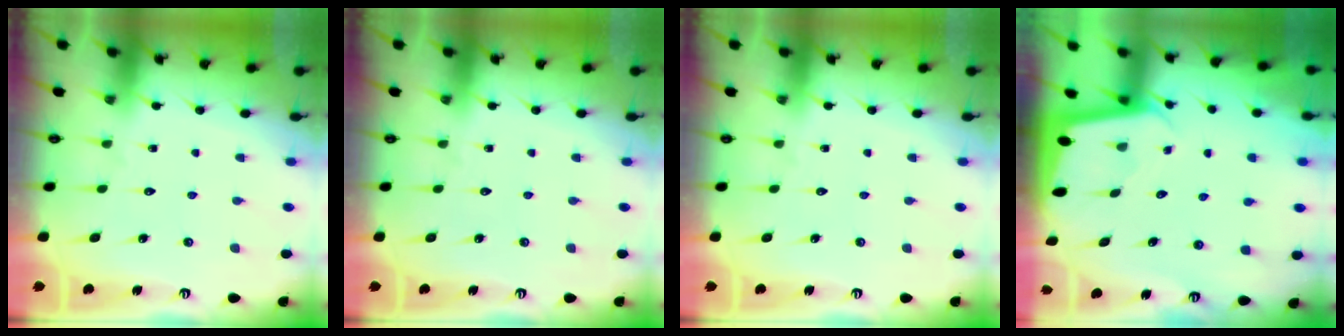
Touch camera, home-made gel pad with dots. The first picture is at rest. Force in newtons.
{"total": 0.0}
{"total": 0.0}
{"total": 1.8, "press": 1.8, "slide": 0.1}